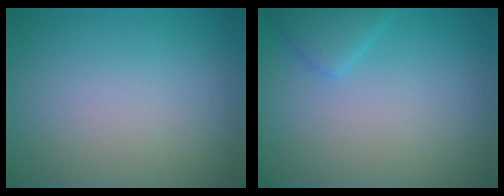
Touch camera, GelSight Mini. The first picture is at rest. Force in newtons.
{"total": 1.8, "press": 1.8, "slide": 0.2}